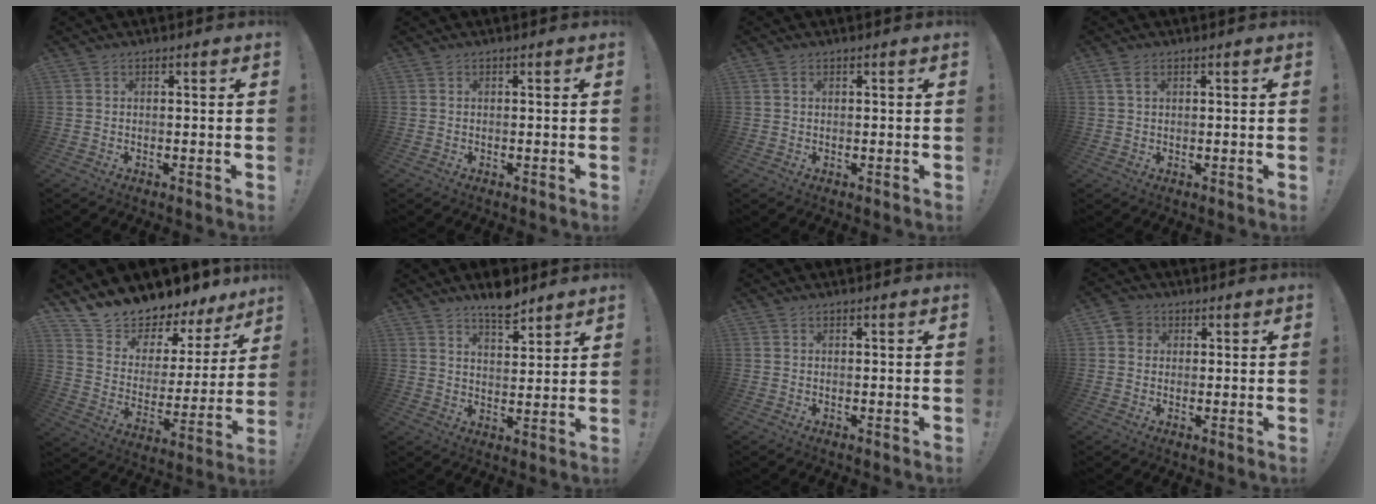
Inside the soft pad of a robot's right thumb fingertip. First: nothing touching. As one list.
[{"total": 0.0}, {"total": 0.6, "force": [0.4, 0.4, 0.3], "torque": [0.001, -0.003, 0.007]}, {"total": 2.6, "force": [1.2, 1.3, 1.8], "torque": [-0.029, 0.000, 0.021]}, {"total": 9.2, "force": [8.8, 2.6, -0.2], "torque": [-0.016, -0.102, 0.155]}, {"total": 7.2, "force": [6.2, 2.0, 3.2], "torque": [-0.038, -0.045, 0.107]}, {"total": 0.0}, {"total": 4.1, "force": [1.3, 3.6, 1.4], "torque": [-0.019, 0.003, 0.025]}]